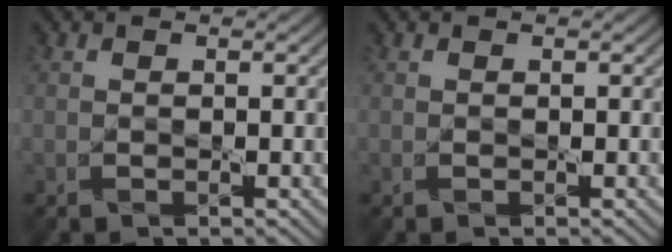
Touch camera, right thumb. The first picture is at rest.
{"total": 0.0}